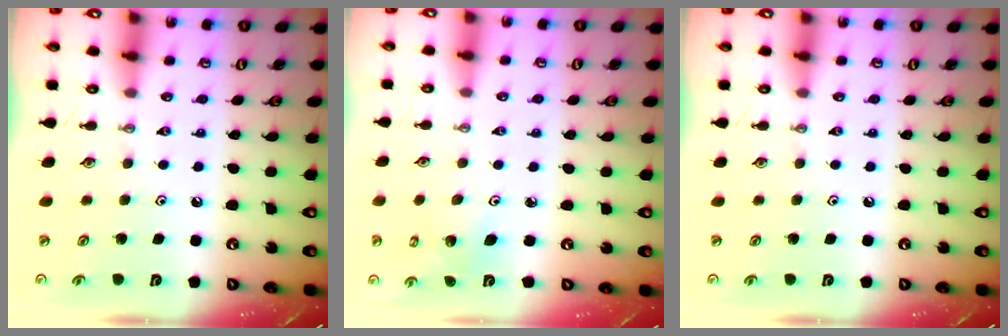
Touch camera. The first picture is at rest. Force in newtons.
{"total": 3.2, "press": 3.2, "slide": 0.3}
{"total": 0.0}